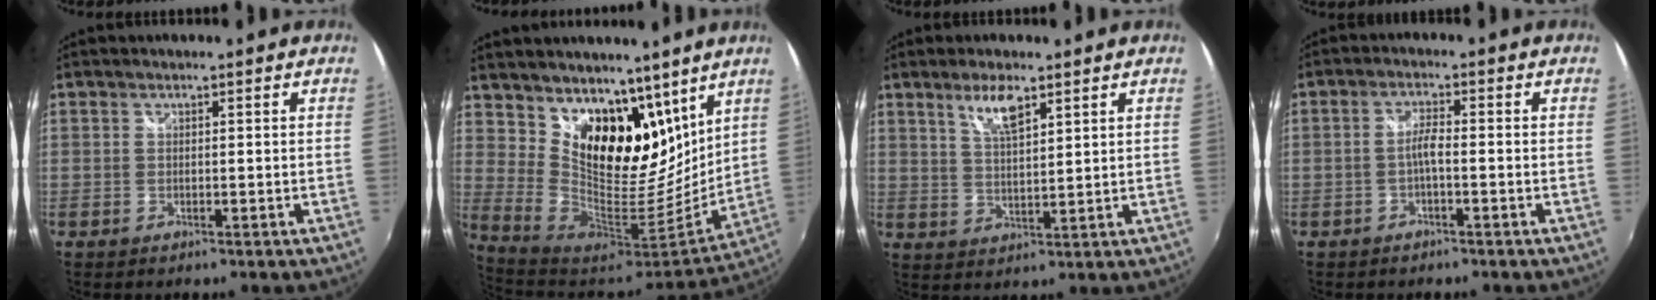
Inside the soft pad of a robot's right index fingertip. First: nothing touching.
{"total": 19.7, "force": [12.4, 11.1, 10.6], "torque": [-0.182, -0.012, 0.228]}
{"total": 5.8, "force": [3.7, 1.6, 4.2], "torque": [-0.077, 0.000, 0.073]}
{"total": 2.5, "force": [-1.0, 0.2, 2.3], "torque": [-0.048, 0.005, -0.020]}